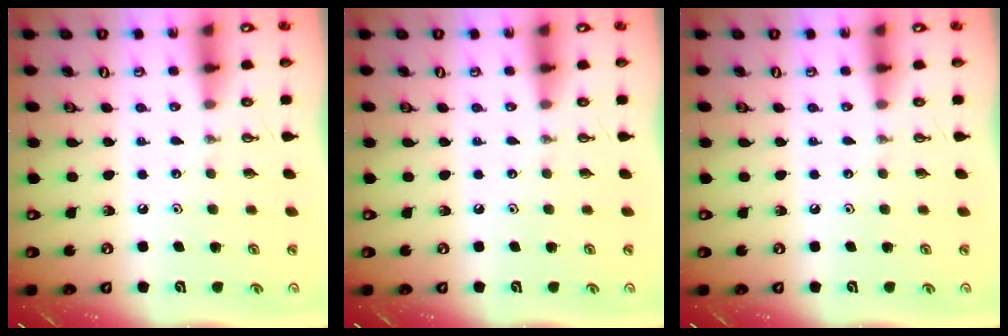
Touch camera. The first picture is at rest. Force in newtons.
{"total": 0.0}
{"total": 0.0}